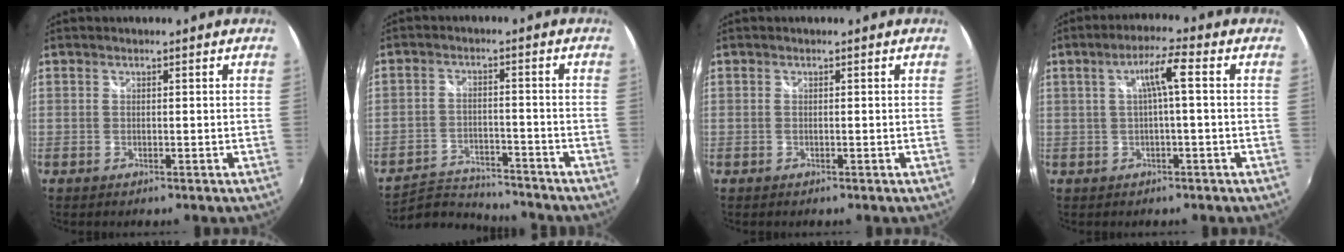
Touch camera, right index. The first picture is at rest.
{"total": 9.0, "force": [-8.5, 2.5, 0.8], "torque": [-0.046, 0.001, -0.139]}
{"total": 0.0}
{"total": 5.0, "force": [0.3, 0.2, 5.0], "torque": [-0.092, 0.009, 0.013]}